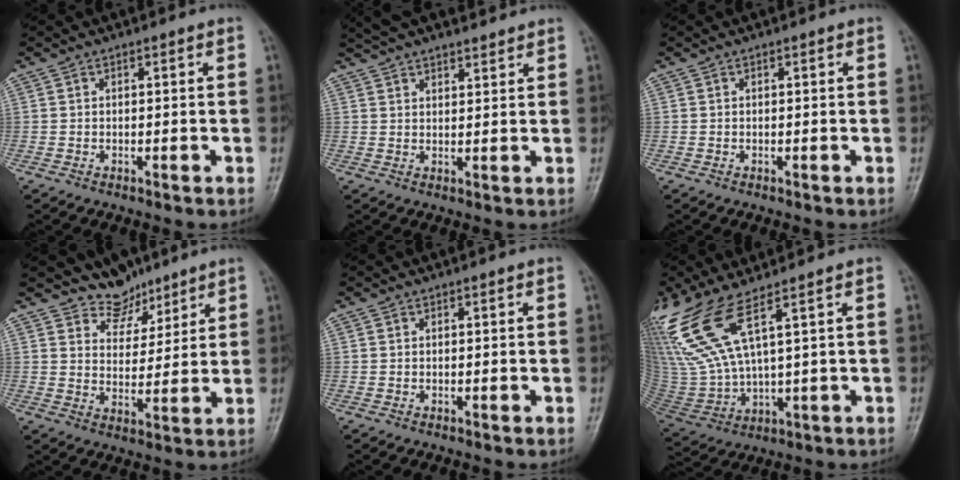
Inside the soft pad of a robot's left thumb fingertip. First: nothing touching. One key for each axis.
{"total": 9.8, "fx": 8.3, "fy": 2.8, "fz": 4.3, "tx": -0.048, "ty": 0.006, "tz": 0.139}
{"total": 0.0}
{"total": 6.6, "fx": 5.5, "fy": 3.6, "fz": 0.5, "tx": 0.024, "ty": -0.046, "tz": 0.102}
{"total": 0.0}
{"total": 14.6, "fx": 8.3, "fy": 3.3, "fz": 11.5, "tx": -0.281, "ty": -0.032, "tz": 0.183}